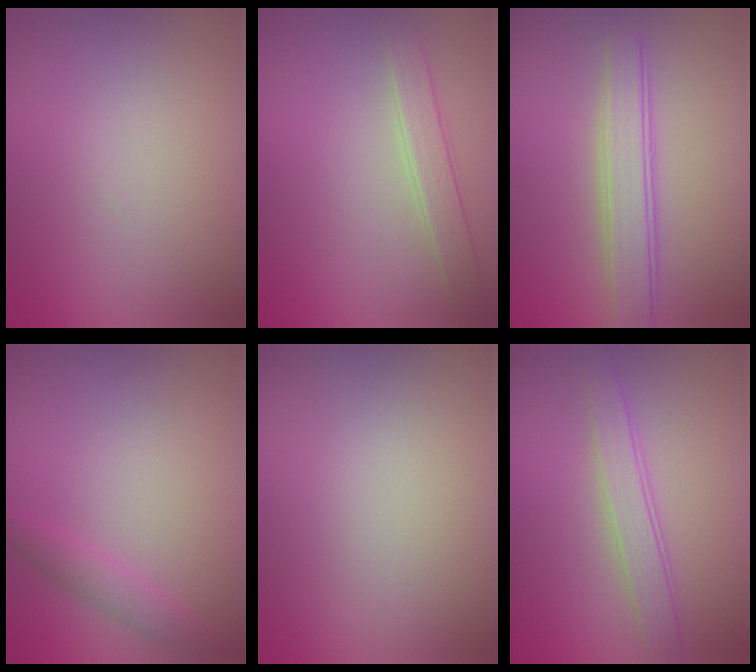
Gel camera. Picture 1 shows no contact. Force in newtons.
{"total": 2.2, "press": 2.2, "slide": 0.2}
{"total": 3.6, "press": 3.6, "slide": 0.2}
{"total": 1.8, "press": 1.8, "slide": 0.2}
{"total": 0.0}
{"total": 2.6, "press": 2.6, "slide": 0.0}